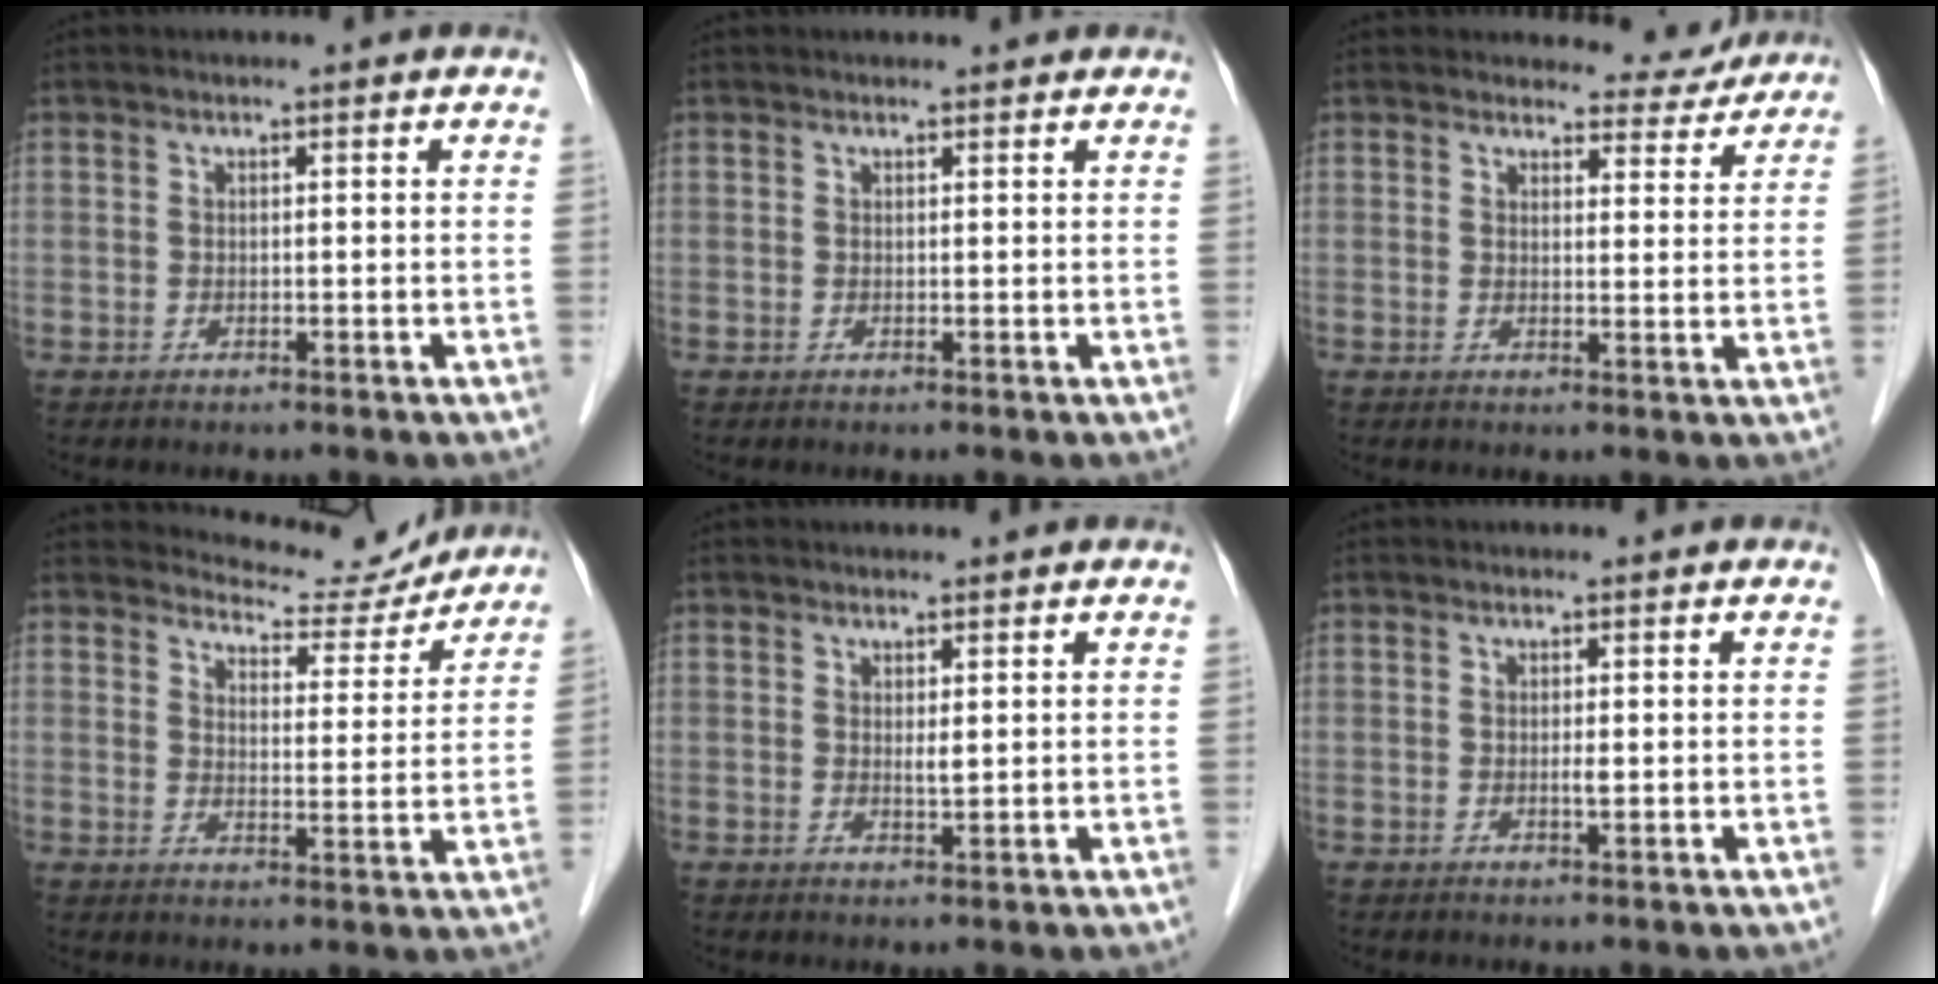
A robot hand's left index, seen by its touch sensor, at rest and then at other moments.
{"total": 2.1, "force": [1.9, 0.7, 0.5], "torque": [-0.007, 0.013, 0.019]}
{"total": 5.1, "force": [4.9, 1.5, -0.4], "torque": [0.011, -0.012, 0.047]}
{"total": 9.0, "force": [8.8, 1.7, -0.2], "torque": [0.003, -0.013, 0.113]}
{"total": 1.1, "force": [0.5, 0.2, 0.9], "torque": [-0.019, -0.006, 0.009]}
{"total": 0.6, "force": [0.1, 0.1, 0.6], "torque": [-0.014, -0.004, -0.001]}